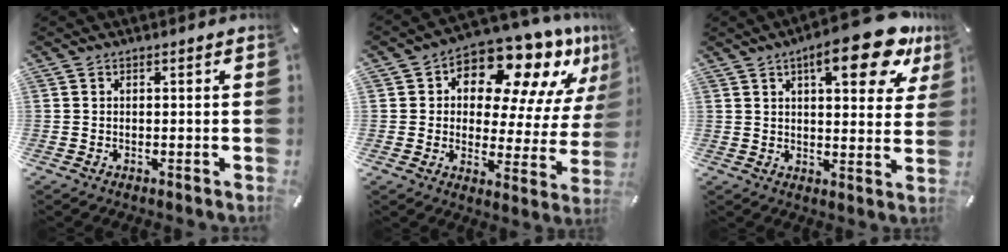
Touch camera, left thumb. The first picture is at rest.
{"total": 14.9, "force": [10.8, 7.2, 7.4], "torque": [-0.112, -0.093, 0.181]}
{"total": 17.4, "force": [9.8, 5.4, 13.3], "torque": [-0.191, -0.046, 0.150]}